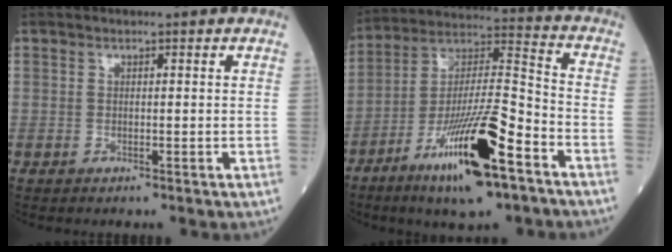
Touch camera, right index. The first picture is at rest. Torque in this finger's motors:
{"motor_torque": [2.14, 0.00, 1.06, 0.21]}